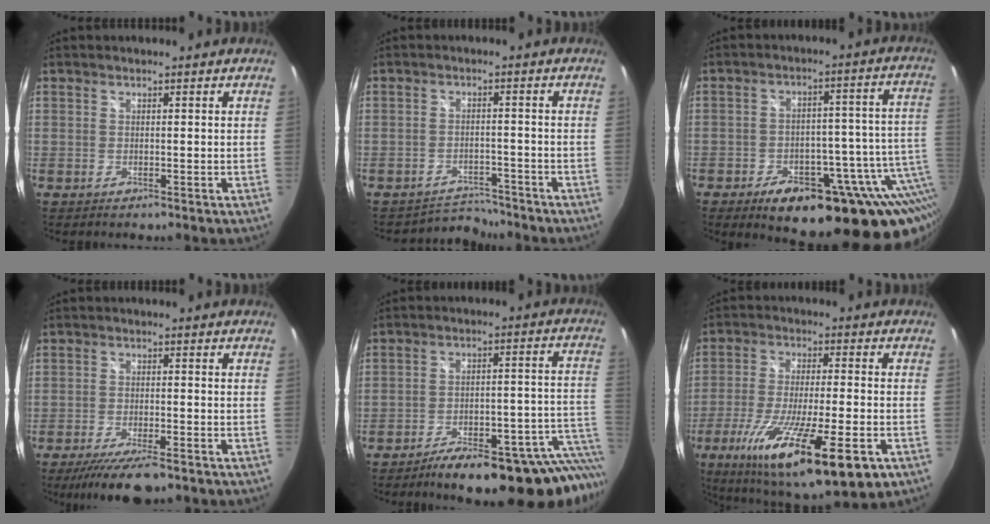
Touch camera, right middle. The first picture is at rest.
{"total": 4.7, "force": [-4.5, 1.0, -1.1], "torque": [0.009, 0.008, -0.072]}
{"total": 25.6, "force": [-12.5, 11.4, 19.2], "torque": [-0.245, 0.001, -0.151]}
{"total": 9.3, "force": [-7.2, 1.9, 5.6], "torque": [-0.123, -0.027, -0.120]}
{"total": 22.7, "force": [-18.2, 4.4, 12.8], "torque": [-0.136, -0.017, -0.241]}
{"total": 22.3, "force": [-10.6, 4.0, 19.2], "torque": [-0.352, -0.068, -0.173]}